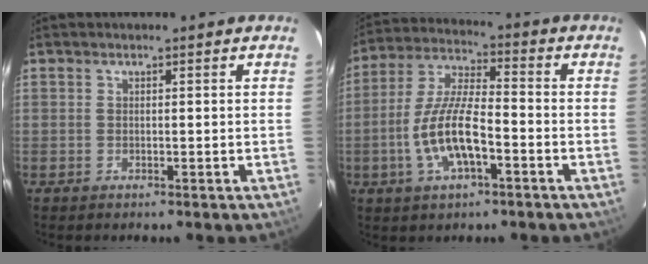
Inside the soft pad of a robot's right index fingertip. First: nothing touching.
{"total": 12.3, "force": [-4.2, 4.1, 10.8], "torque": [-0.227, -0.001, -0.078]}